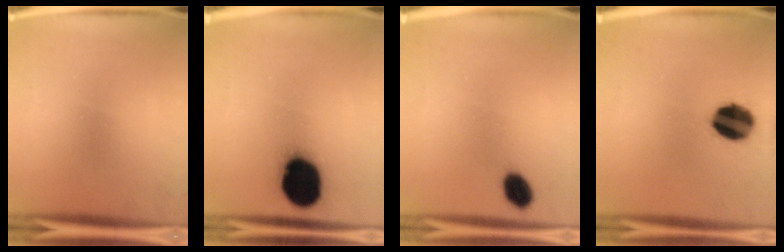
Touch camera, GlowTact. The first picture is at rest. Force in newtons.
{"total": 19.3}
{"total": 5.2}
{"total": 13.1}